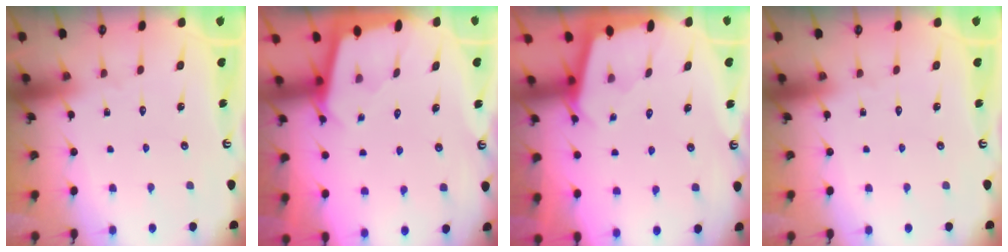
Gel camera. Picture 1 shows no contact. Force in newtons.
{"total": 2.0, "press": 2.0, "slide": 0.2}
{"total": 1.8, "press": 1.8, "slide": 0.2}
{"total": 0.0}